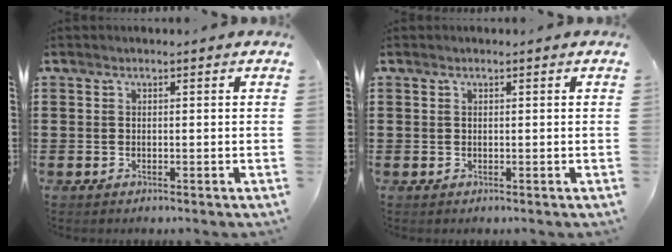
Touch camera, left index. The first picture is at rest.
{"total": 0.0}